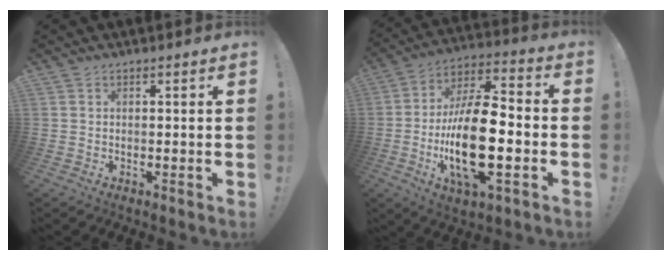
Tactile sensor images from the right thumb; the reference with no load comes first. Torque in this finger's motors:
{"motor_torque": [2.40, 2.61, 0.37, -0.11, 0.28]}